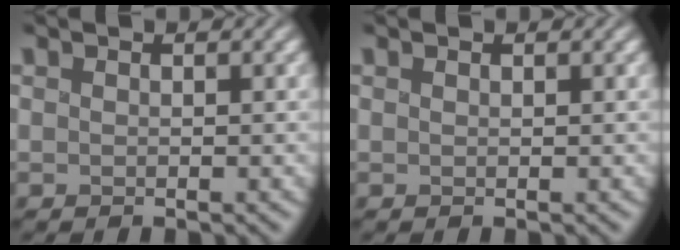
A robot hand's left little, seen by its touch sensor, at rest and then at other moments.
{"total": 0.0}